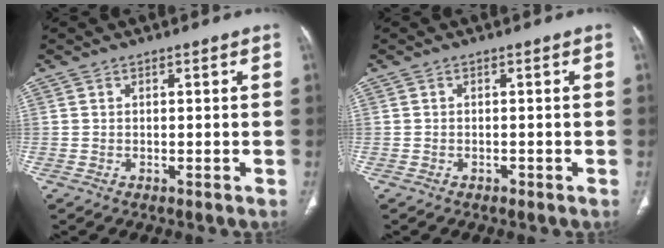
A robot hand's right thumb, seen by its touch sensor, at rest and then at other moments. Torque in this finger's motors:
{"motor_torque": [0.27, -0.49, 0.12, -0.34, 0.04]}